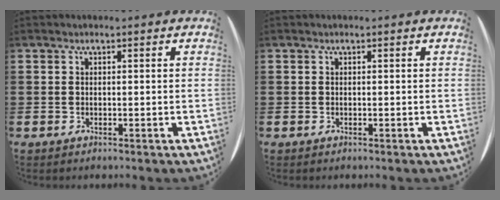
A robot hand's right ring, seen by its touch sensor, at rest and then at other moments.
{"total": 0.0}